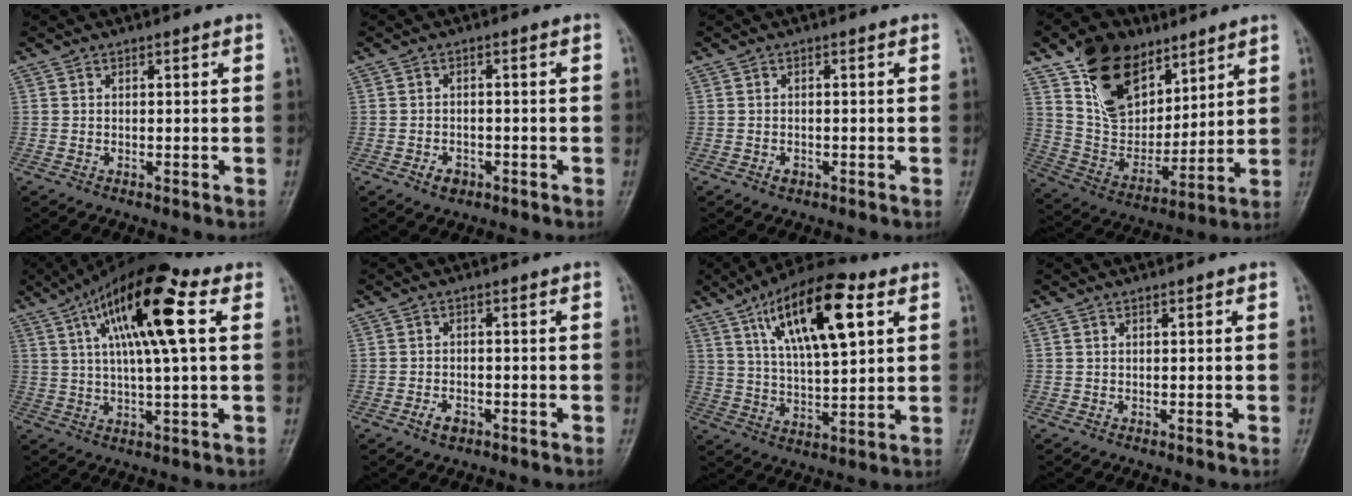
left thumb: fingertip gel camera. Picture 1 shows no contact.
{"total": 2.8, "force": [-1.5, 1.9, 1.5], "torque": [-0.018, 0.010, -0.020]}
{"total": 1.3, "force": [-0.7, 0.8, 0.7], "torque": [-0.011, 0.007, -0.009]}
{"total": 18.8, "force": [11.0, 11.5, 10.1], "torque": [-0.124, -0.050, 0.212]}
{"total": 16.0, "force": [5.2, 4.0, 14.6], "torque": [-0.254, 0.013, 0.078]}
{"total": 2.8, "force": [-1.6, 1.6, 1.7], "torque": [-0.031, 0.011, -0.024]}
{"total": 17.2, "force": [7.3, 6.3, 14.2], "torque": [-0.219, -0.014, 0.123]}
{"total": 0.0}